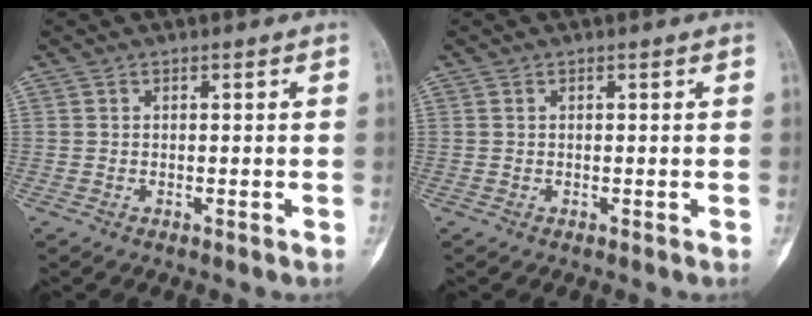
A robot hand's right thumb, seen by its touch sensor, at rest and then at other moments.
{"total": 0.0}